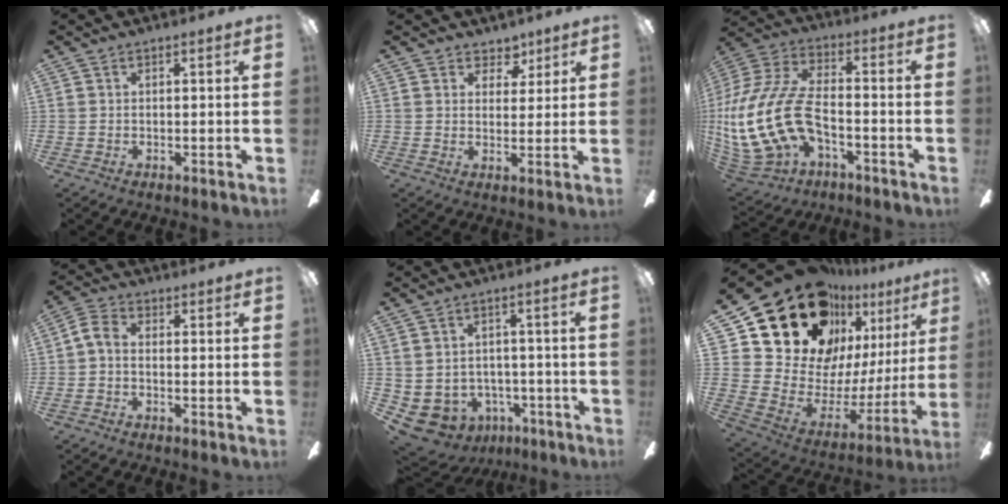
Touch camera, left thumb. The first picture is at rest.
{"total": 5.0, "force": [3.4, 3.6, 0.7], "torque": [-0.007, -0.014, 0.060]}
{"total": 20.5, "force": [-4.5, 12.3, 15.8], "torque": [-0.360, 0.019, -0.078]}
{"total": 4.9, "force": [-0.4, 3.0, 3.9], "torque": [-0.091, 0.009, -0.010]}
{"total": 5.3, "force": [-2.8, 4.3, 1.2], "torque": [-0.050, 0.011, -0.050]}
{"total": 24.6, "force": [17.1, 14.2, 10.6], "torque": [-0.201, -0.127, 0.329]}